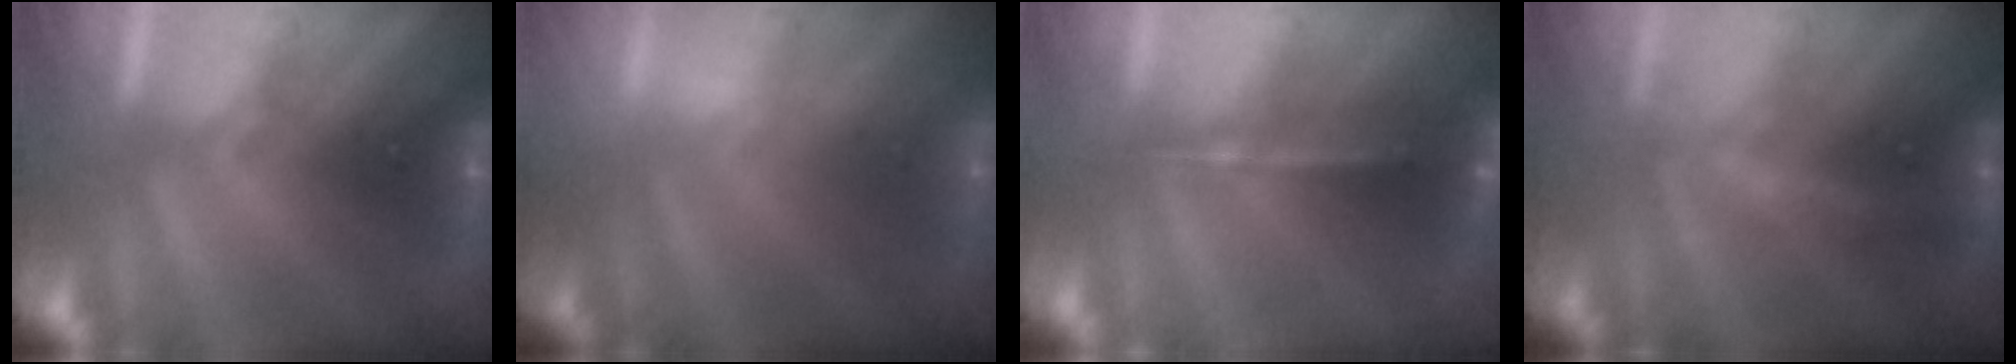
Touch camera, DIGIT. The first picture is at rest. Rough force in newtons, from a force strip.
{"total": 2.1}
{"total": 5.7}
{"total": 1.9}